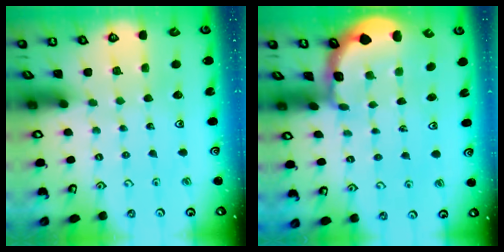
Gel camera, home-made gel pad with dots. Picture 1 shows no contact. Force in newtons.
{"total": 1.9, "press": 1.9, "slide": 0.2}